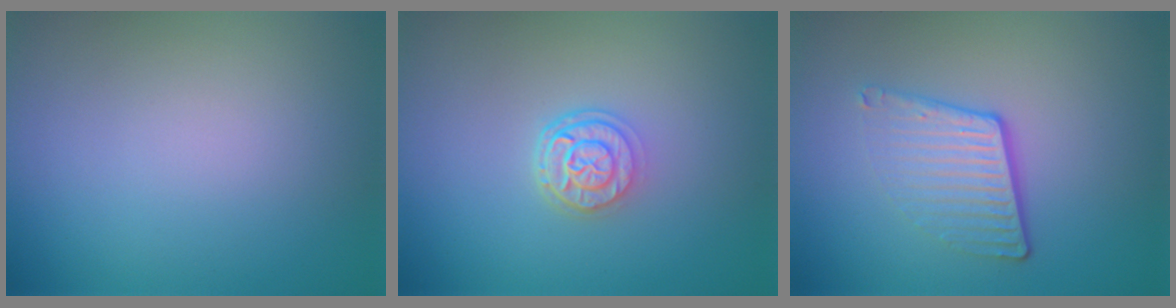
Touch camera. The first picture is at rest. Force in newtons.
{"total": 2.8, "press": 2.1, "slide": 1.8}
{"total": 3.8, "press": 2.5, "slide": 2.9}